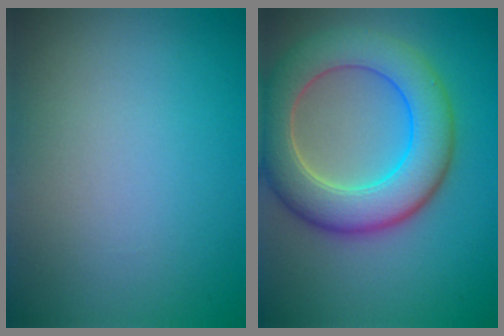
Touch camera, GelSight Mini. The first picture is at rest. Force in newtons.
{"total": 8.3, "press": 8.3, "slide": 0.7}